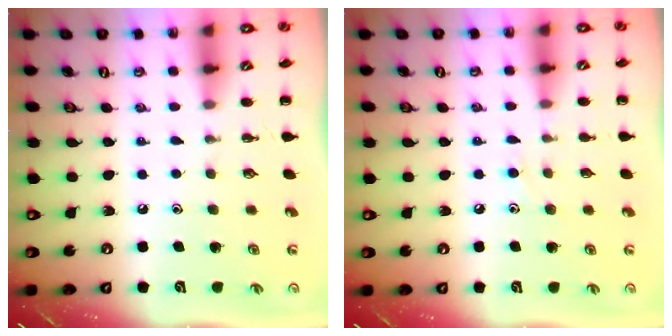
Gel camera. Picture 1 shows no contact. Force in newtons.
{"total": 6.4, "press": 6.1, "slide": 2.0}